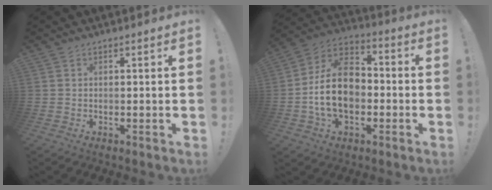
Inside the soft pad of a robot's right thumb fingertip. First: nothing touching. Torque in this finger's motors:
{"motor_torque": [2.66, 2.30, 1.53, -0.57, 0.15]}